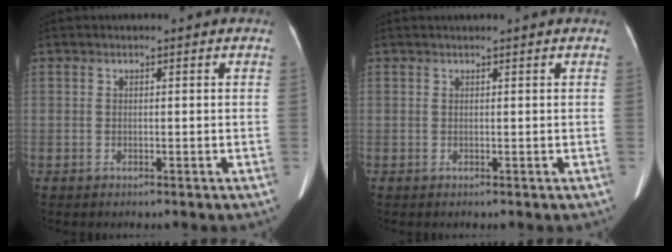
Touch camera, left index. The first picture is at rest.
{"total": 1.1, "force": [1.0, -0.3, 0.5], "torque": [-0.007, 0.015, 0.023]}